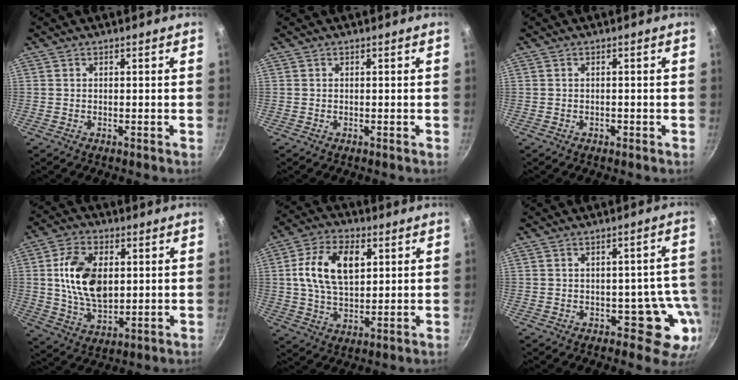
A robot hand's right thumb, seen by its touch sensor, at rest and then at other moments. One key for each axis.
{"total": 0.0}
{"total": 0.6, "fx": -0.3, "fy": 0.4, "fz": 0.3, "tx": -0.003, "ty": 0.003, "tz": -0.004}
{"total": 13.7, "fx": 2.0, "fy": 8.5, "fz": 10.5, "tx": -0.172, "ty": -0.006, "tz": 0.039}
{"total": 13.2, "fx": 3.2, "fy": 8.0, "fz": 10.0, "tx": -0.168, "ty": 0.004, "tz": 0.051}
{"total": 8.2, "fx": -2.8, "fy": 5.2, "fz": 5.8, "tx": -0.002, "ty": 0.031, "tz": -0.027}